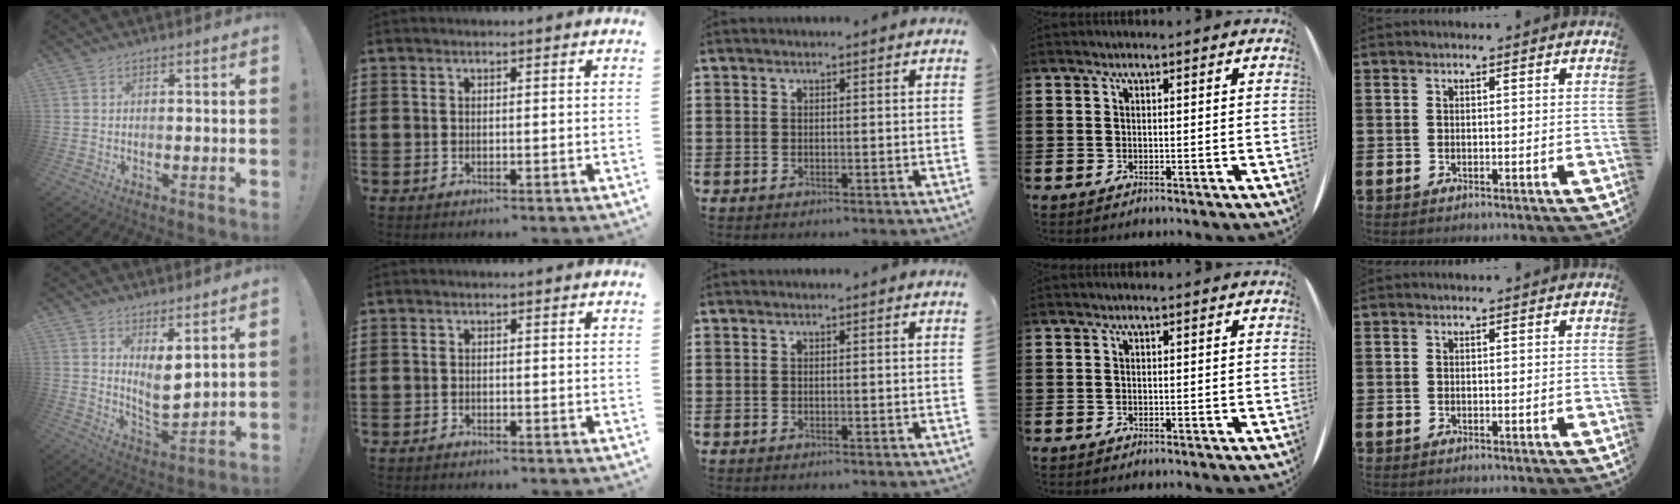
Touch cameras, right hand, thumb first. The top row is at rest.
{"thumb": {"total": 7.0, "force": [4.3, 2.0, 5.1], "torque": [-0.076, -0.045, 0.082]}, "index": {"total": 0.7, "force": [-0.7, 0.1, 0.0], "torque": [-0.001, 0.001, -0.016]}}